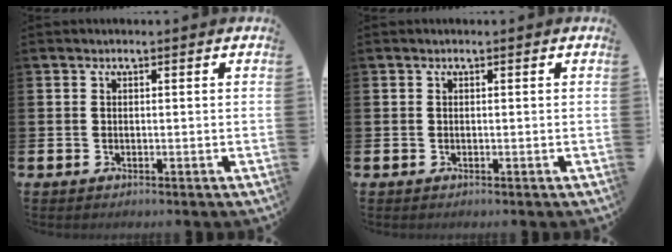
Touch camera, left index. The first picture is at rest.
{"total": 0.0}